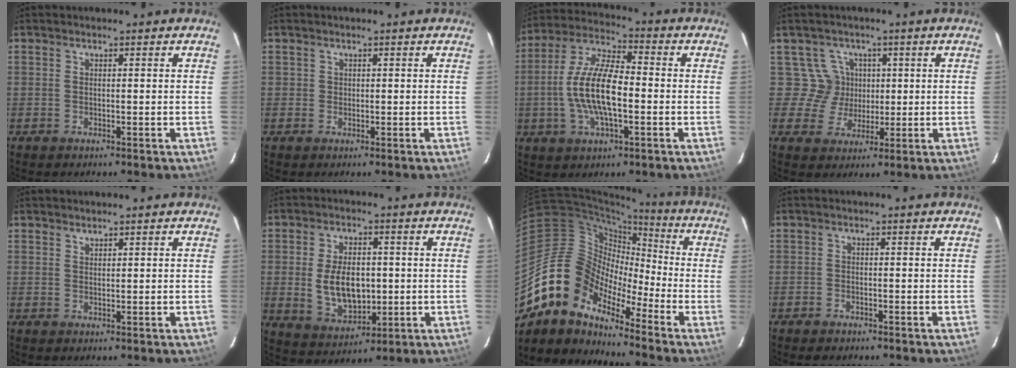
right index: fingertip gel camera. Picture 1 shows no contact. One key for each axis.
{"total": 0.8, "fx": 0.1, "fy": 0.8, "fz": 0.0, "tx": 0.003, "ty": 0.003, "tz": 0.002}
{"total": 13.3, "fx": -2.1, "fy": 4.9, "fz": 12.2, "tx": -0.250, "ty": 0.006, "tz": -0.043}
{"total": 5.5, "fx": 1.0, "fy": 5.4, "fz": 0.0, "tx": 0.001, "ty": 0.010, "tz": 0.015}
{"total": 0.7, "fx": 0.7, "fy": 0.2, "fz": 0.1, "tx": -0.001, "ty": 0.001, "tz": 0.014}
{"total": 10.5, "fx": -0.3, "fy": 6.4, "fz": 8.3, "tx": -0.165, "ty": -0.002, "tz": 0.009}
{"total": 13.9, "fx": -10.5, "fy": 7.3, "fz": 5.6, "tx": -0.095, "ty": 0.021, "tz": -0.221}
{"total": 2.1, "fx": -1.8, "fy": 0.8, "fz": 0.6, "tx": -0.024, "ty": -0.002, "tz": -0.032}